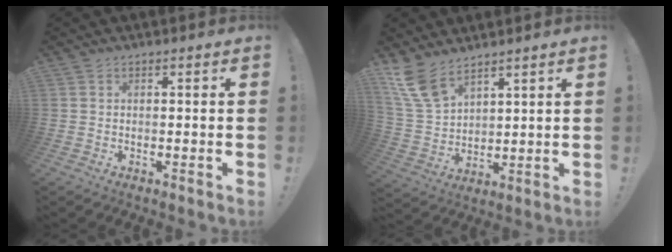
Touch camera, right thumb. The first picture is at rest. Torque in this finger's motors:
{"motor_torque": [0.04, 0.11, 0.68, 0.67, 0.02]}